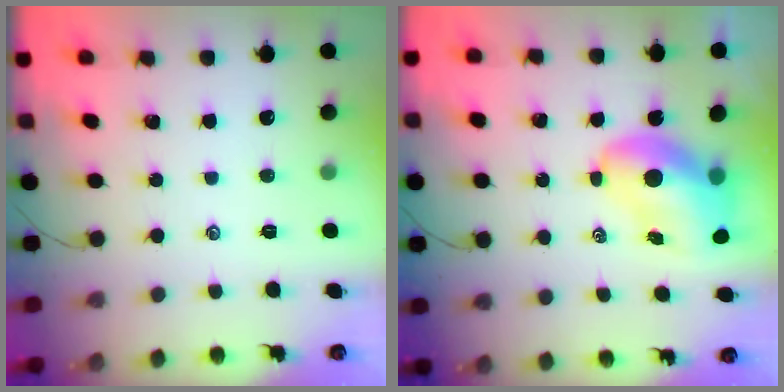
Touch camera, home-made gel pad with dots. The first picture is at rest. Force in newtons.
{"total": 9.4, "press": 9.1, "slide": 2.1}